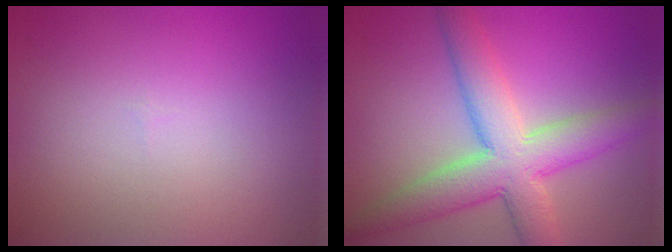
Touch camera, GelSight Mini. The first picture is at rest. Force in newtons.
{"total": 7.8, "press": 7.8, "slide": 0.3}